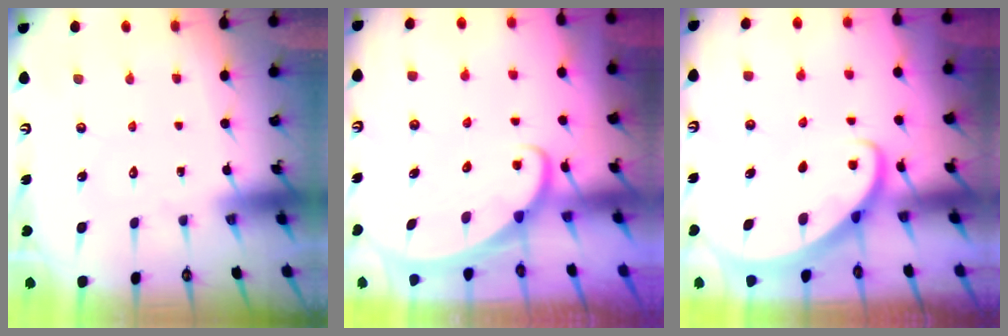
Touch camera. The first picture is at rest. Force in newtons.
{"total": 2.1, "press": 2.1, "slide": 0.2}
{"total": 2.8, "press": 2.8, "slide": 0.2}